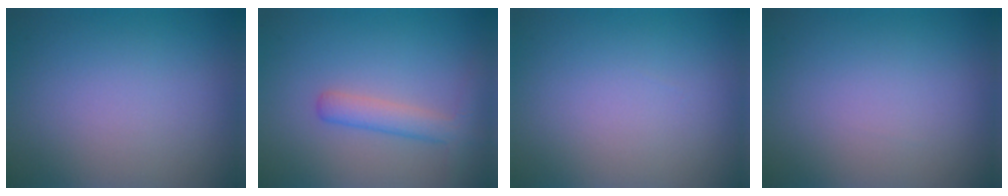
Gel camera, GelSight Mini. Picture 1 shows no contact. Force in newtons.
{"total": 2.3, "press": 2.3, "slide": 0.1}
{"total": 0.0}
{"total": 0.0}